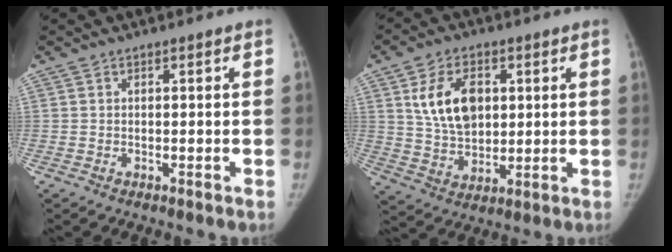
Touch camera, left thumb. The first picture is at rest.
{"total": 11.7, "force": [3.3, 7.8, 8.1], "torque": [-0.116, -0.014, 0.067]}